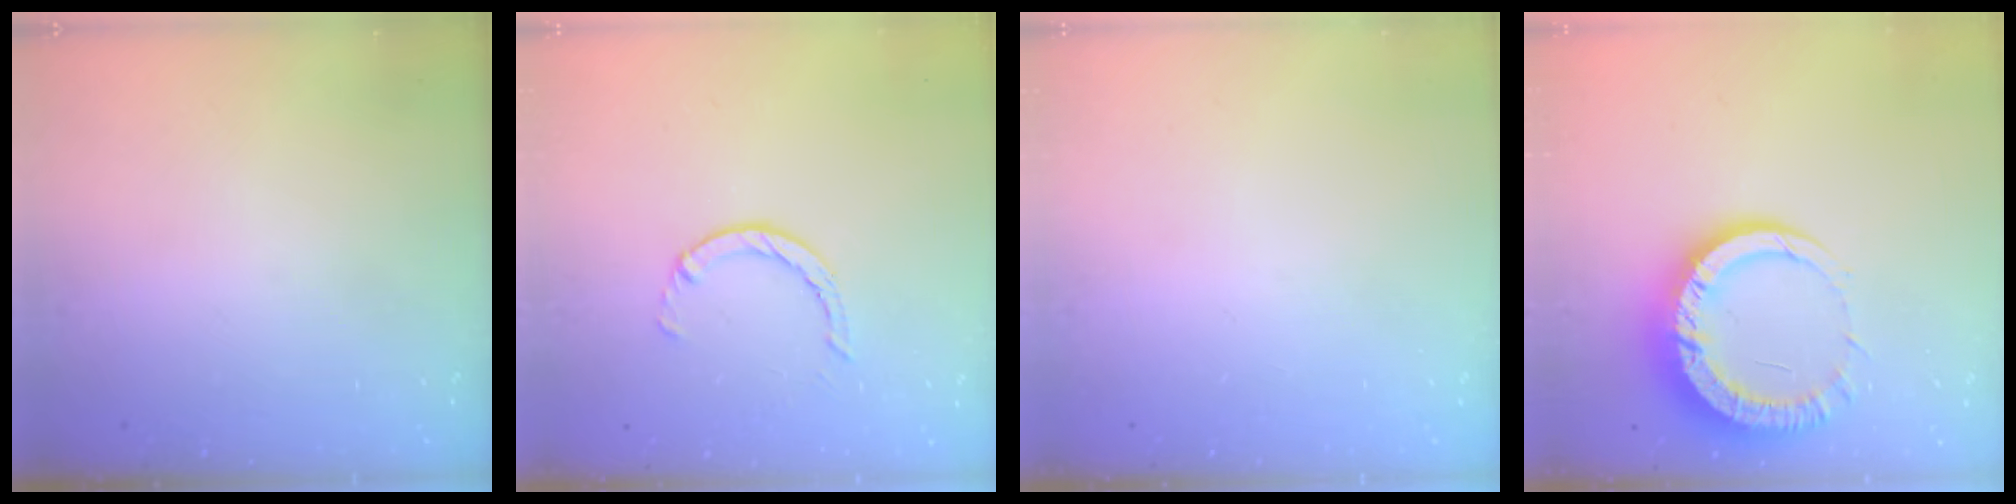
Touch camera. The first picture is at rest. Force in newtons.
{"total": 2.4, "press": 2.4, "slide": 0.4}
{"total": 0.0}
{"total": 12.4, "press": 12.4, "slide": 1.2}